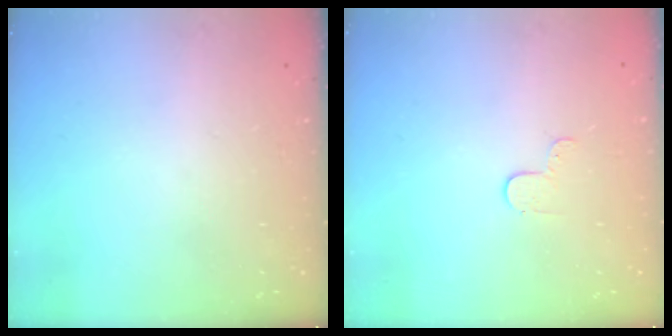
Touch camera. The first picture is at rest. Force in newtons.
{"total": 3.4, "press": 3.4, "slide": 0.3}